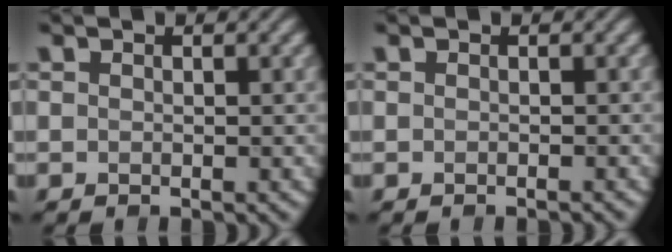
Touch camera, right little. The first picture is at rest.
{"total": 0.6, "force": [-0.4, 0.1, 0.4], "torque": [-0.002, 0.001, -0.009]}